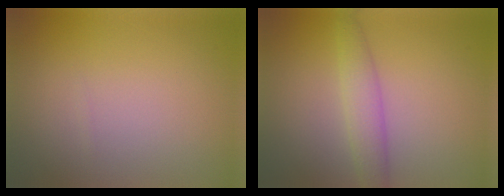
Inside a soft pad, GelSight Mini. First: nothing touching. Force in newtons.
{"total": 2.7, "press": 2.7, "slide": 0.1}